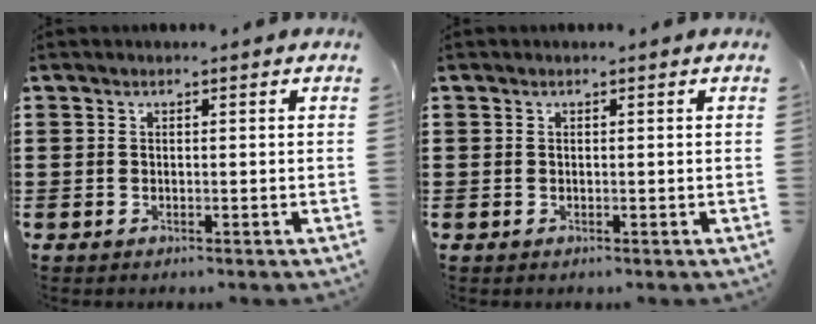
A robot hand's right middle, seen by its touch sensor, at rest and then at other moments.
{"total": 0.0}